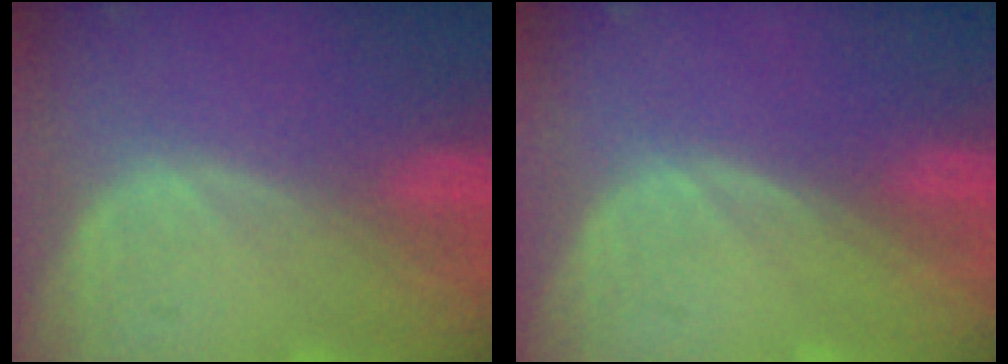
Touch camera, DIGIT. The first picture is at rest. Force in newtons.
{"total": 0.0}